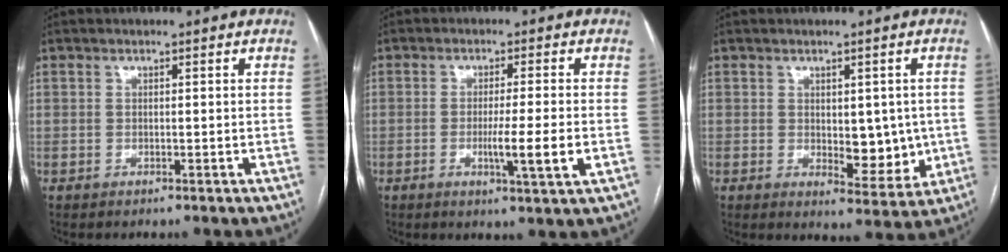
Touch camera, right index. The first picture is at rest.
{"total": 6.5, "force": [-1.5, -0.5, 6.3], "torque": [-0.105, -0.015, -0.026]}
{"total": 7.2, "force": [-0.2, 3.6, 6.2], "torque": [-0.070, -0.007, 0.008]}